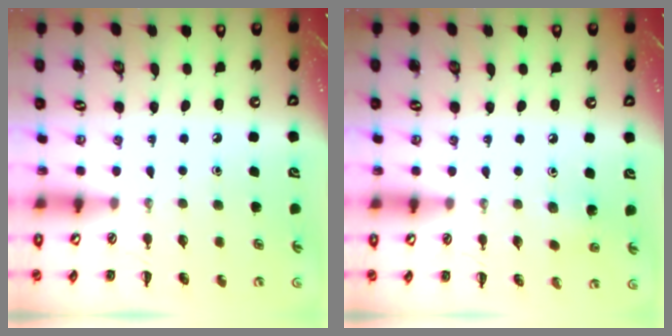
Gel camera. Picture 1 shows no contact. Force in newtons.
{"total": 2.4, "press": 2.4, "slide": 0.6}